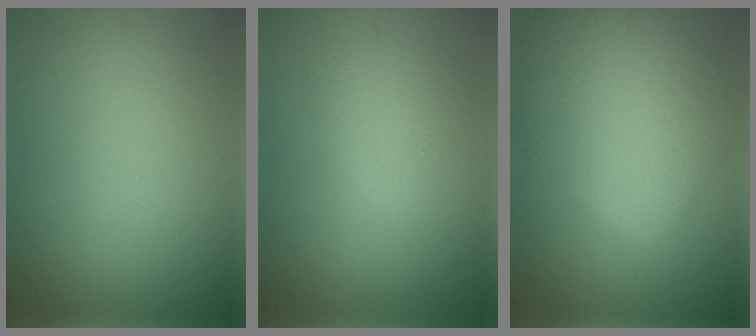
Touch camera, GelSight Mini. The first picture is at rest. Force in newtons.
{"total": 2.4, "press": 2.4, "slide": 0.2}
{"total": 11.0, "press": 11.0, "slide": 0.7}